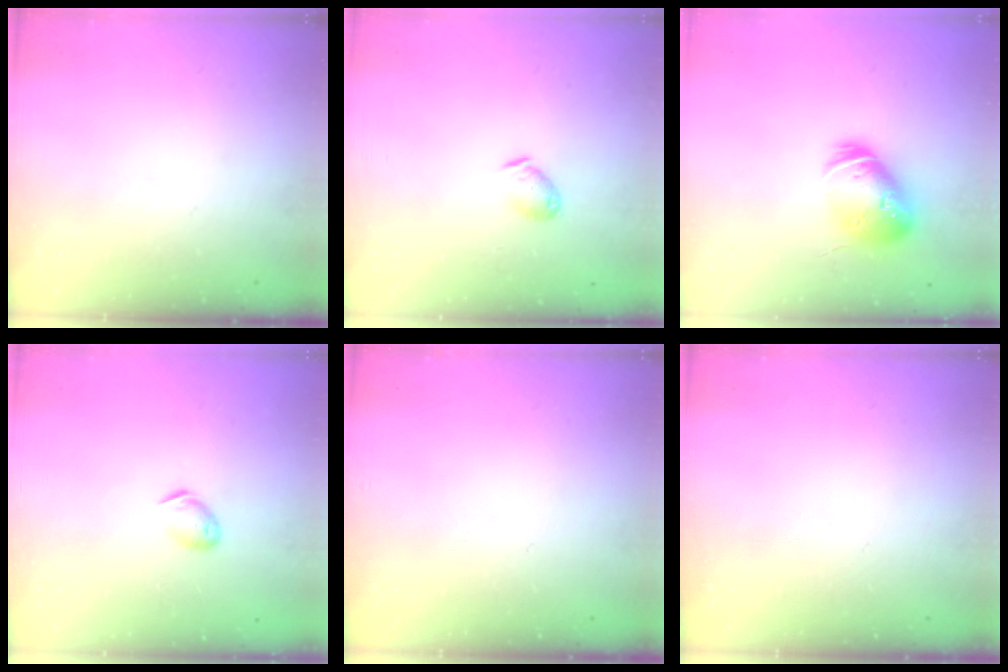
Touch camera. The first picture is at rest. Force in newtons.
{"total": 6.3, "press": 6.2, "slide": 0.7}
{"total": 16.6, "press": 16.5, "slide": 2.3}
{"total": 5.3, "press": 5.2, "slide": 1.1}
{"total": 0.0}
{"total": 0.0}